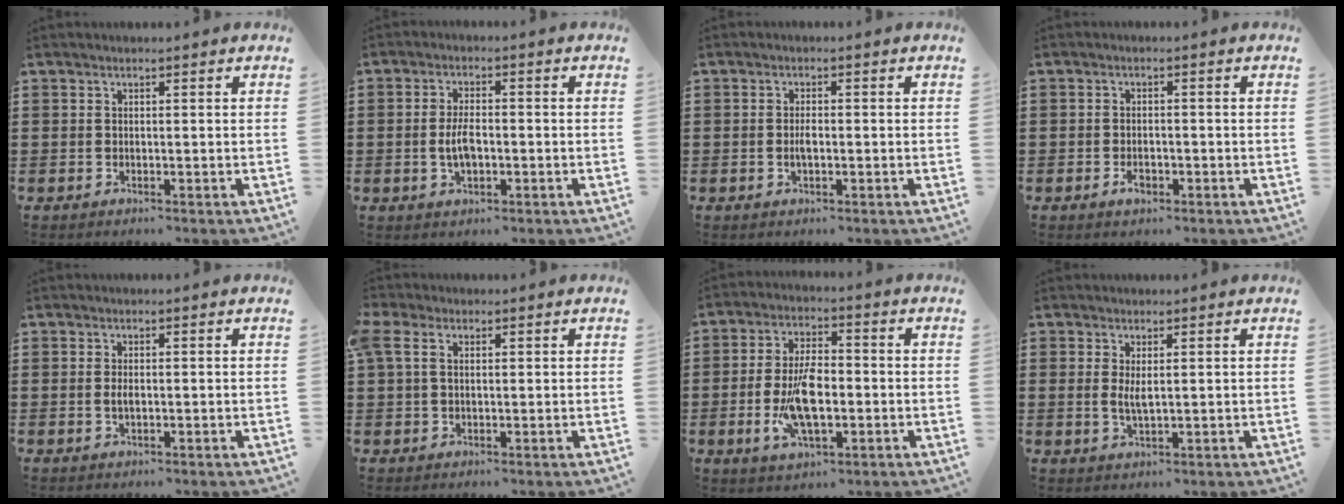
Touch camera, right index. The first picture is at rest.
{"total": 4.3, "force": [-0.6, 1.7, 3.9], "torque": [-0.079, 0.001, -0.012]}
{"total": 1.9, "force": [-0.3, 0.8, 1.8], "torque": [-0.033, 0.002, -0.006]}
{"total": 1.9, "force": [-0.8, 0.8, 1.4], "torque": [-0.028, -0.003, -0.014]}
{"total": 1.5, "force": [-0.2, 0.6, 1.4], "torque": [-0.034, -0.001, -0.006]}
{"total": 2.9, "force": [1.3, 2.0, 1.7], "torque": [-0.050, 0.009, 0.020]}
{"total": 9.0, "force": [-1.8, 4.0, 7.8], "torque": [-0.175, -0.003, -0.038]}
{"total": 2.5, "force": [0.6, 0.8, 2.4], "torque": [-0.048, 0.002, 0.010]}